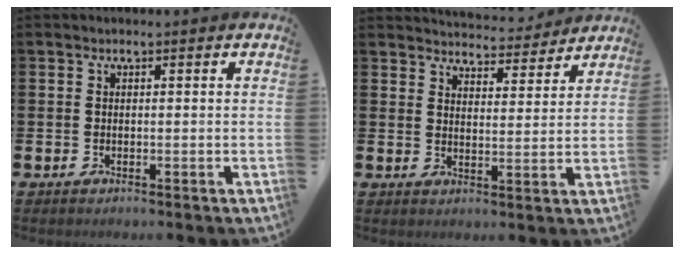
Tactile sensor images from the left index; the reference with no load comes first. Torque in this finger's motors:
{"motor_torque": [1.02, -1.12, 0.44, 0.11]}